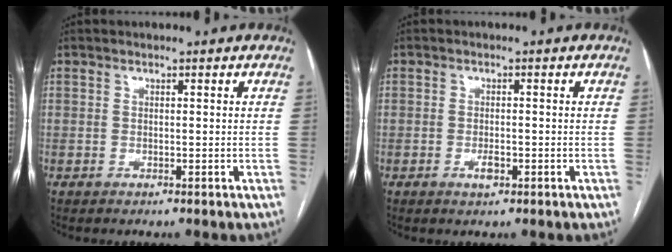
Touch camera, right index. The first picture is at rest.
{"total": 2.0, "force": [-0.8, 0.8, 1.6], "torque": [-0.030, 0.001, -0.011]}